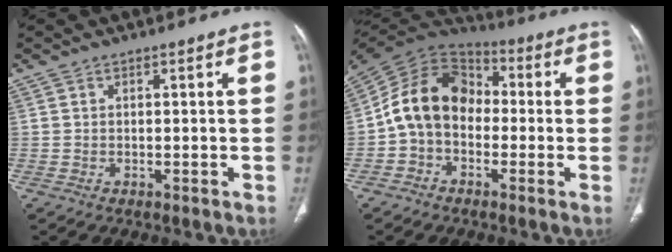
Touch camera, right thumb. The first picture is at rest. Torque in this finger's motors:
{"motor_torque": [1.05, 2.44, 1.25, -0.95, 0.15]}